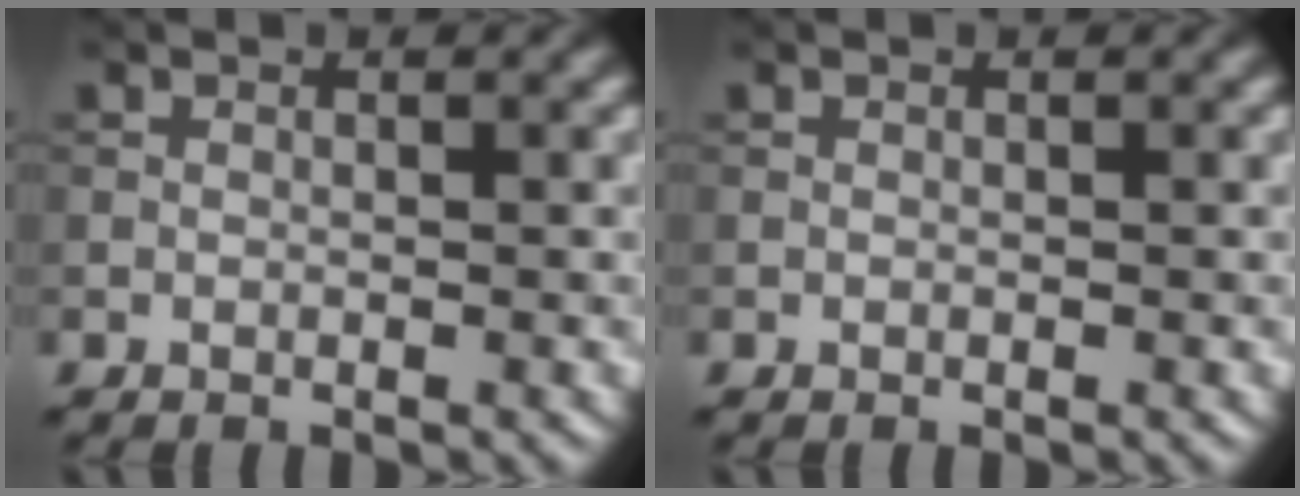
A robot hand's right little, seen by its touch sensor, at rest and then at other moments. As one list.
[{"total": 0.0}]